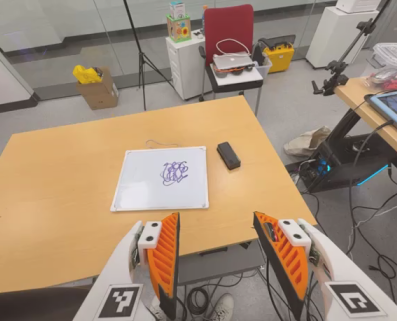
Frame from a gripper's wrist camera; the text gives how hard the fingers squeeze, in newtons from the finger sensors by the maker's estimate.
{"total": 0.0}